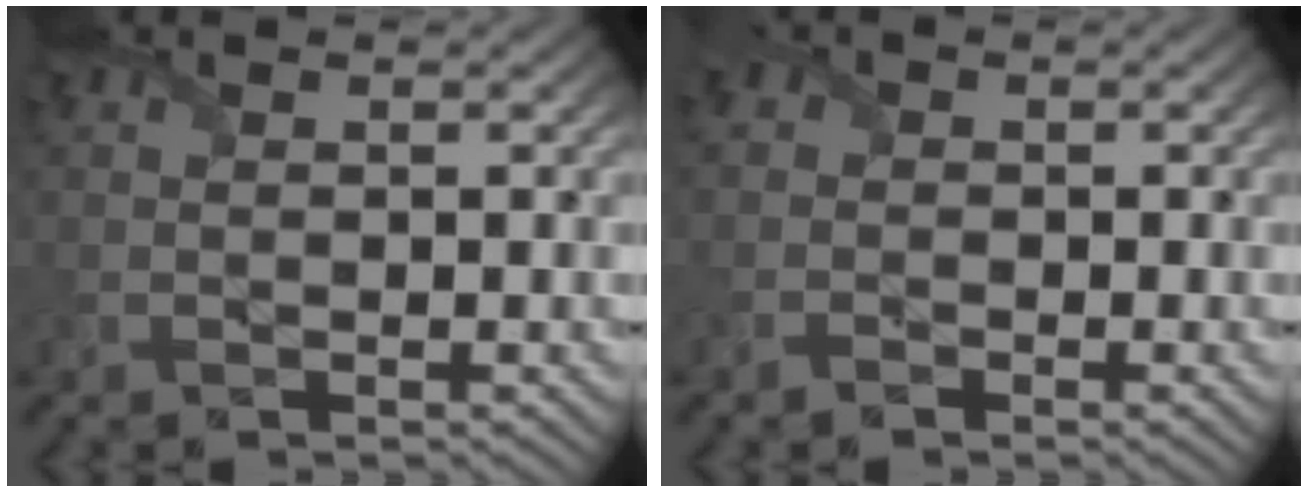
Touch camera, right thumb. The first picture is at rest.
{"total": 1.6, "force": [-0.9, 1.2, 0.5], "torque": [-0.015, 0.001, -0.026]}